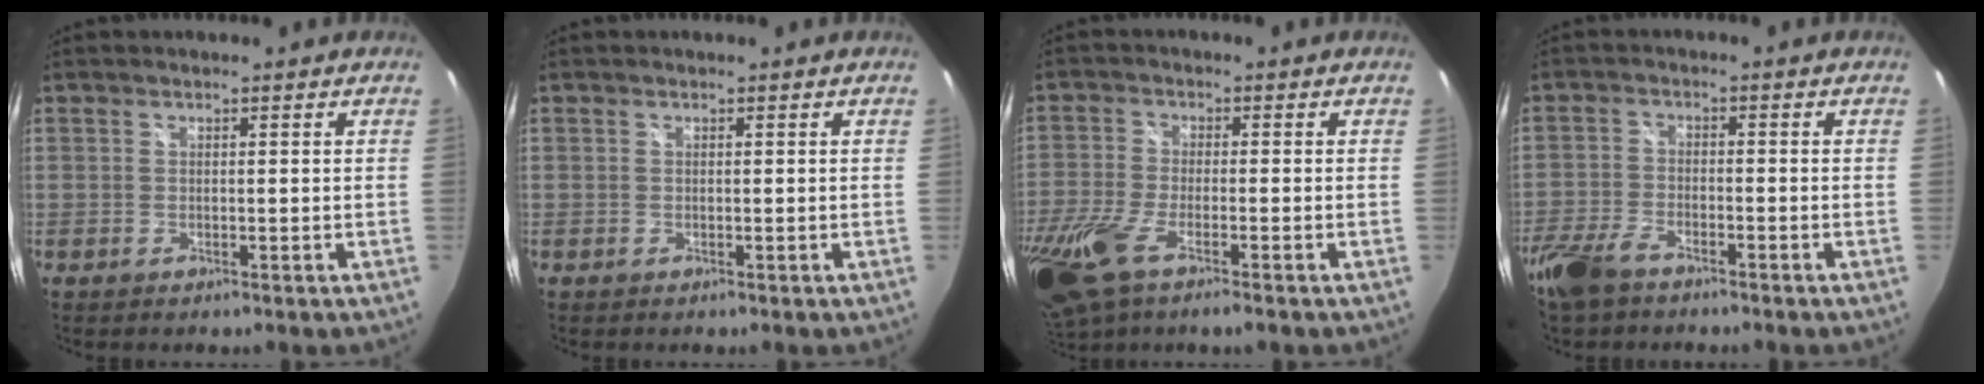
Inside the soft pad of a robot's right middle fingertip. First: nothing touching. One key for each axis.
{"total": 0.0}
{"total": 14.7, "fx": -8.5, "fy": 4.5, "fz": 11.0, "tx": -0.262, "ty": -0.056, "tz": -0.165}
{"total": 7.9, "fx": -6.0, "fy": 3.1, "fz": 4.2, "tx": -0.112, "ty": -0.015, "tz": -0.123}